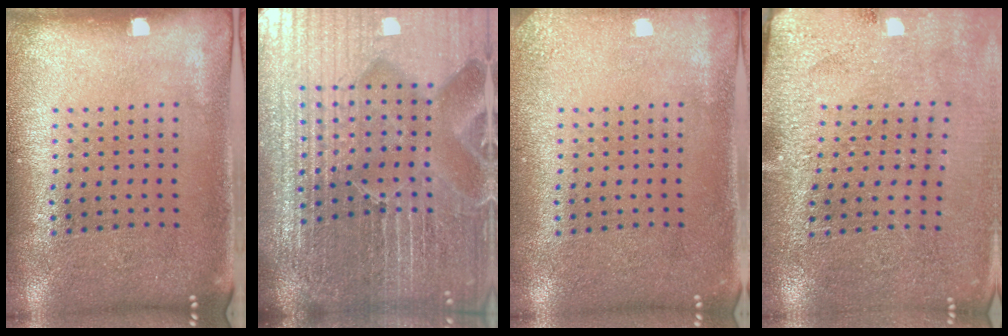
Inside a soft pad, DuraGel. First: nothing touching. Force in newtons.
{"total": 7.1, "press": 6.2, "slide": 3.4}
{"total": 1.6, "press": 1.6, "slide": 0.2}
{"total": 3.0, "press": 3.0, "slide": 0.4}